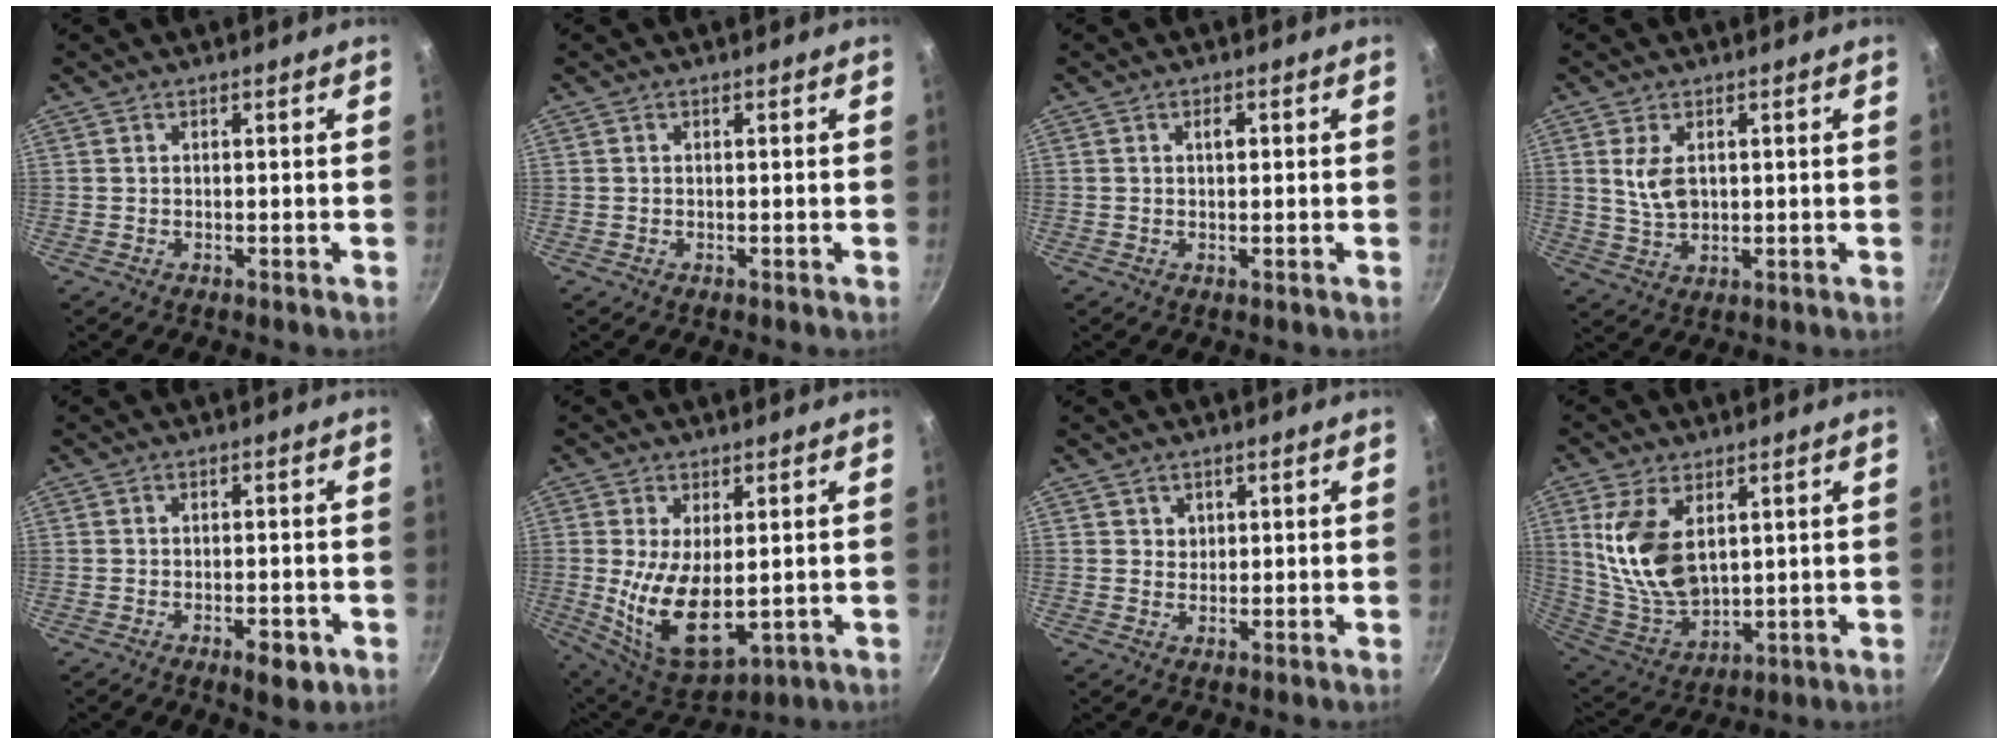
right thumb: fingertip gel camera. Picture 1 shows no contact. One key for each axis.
{"total": 0.0}
{"total": 1.8, "fx": 0.4, "fy": 1.0, "fz": 1.5, "tx": -0.016, "ty": -0.001, "tz": 0.003}
{"total": 5.8, "fx": 1.4, "fy": 3.5, "fz": 4.4, "tx": -0.075, "ty": -0.010, "tz": 0.031}
{"total": 4.9, "fx": -2.3, "fy": 2.1, "fz": 3.8, "tx": -0.047, "ty": 0.016, "tz": -0.026}
{"total": 14.0, "fx": -0.5, "fy": 7.1, "fz": 12.0, "tx": -0.208, "ty": -0.018, "tz": 0.011}
{"total": 1.7, "fx": 0.7, "fy": 1.6, "fz": 0.2, "tx": 0.011, "ty": 0.001, "tz": 0.010}
{"total": 14.5, "fx": 4.1, "fy": 8.3, "fz": 11.2, "tx": -0.204, "ty": -0.035, "tz": 0.094}